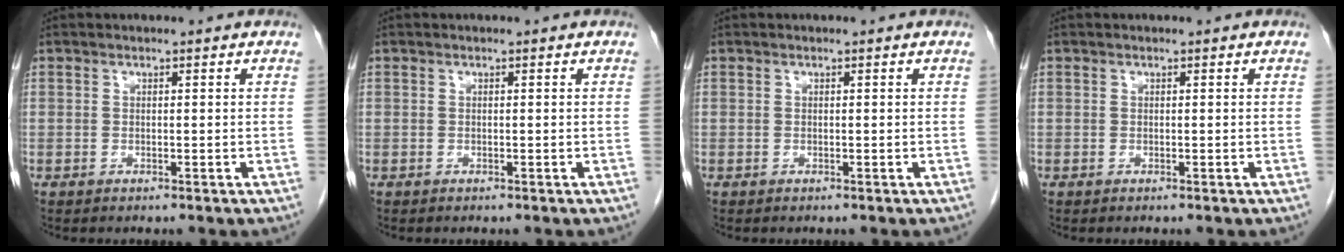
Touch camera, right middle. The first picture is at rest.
{"total": 0.0}
{"total": 0.0}
{"total": 0.0}